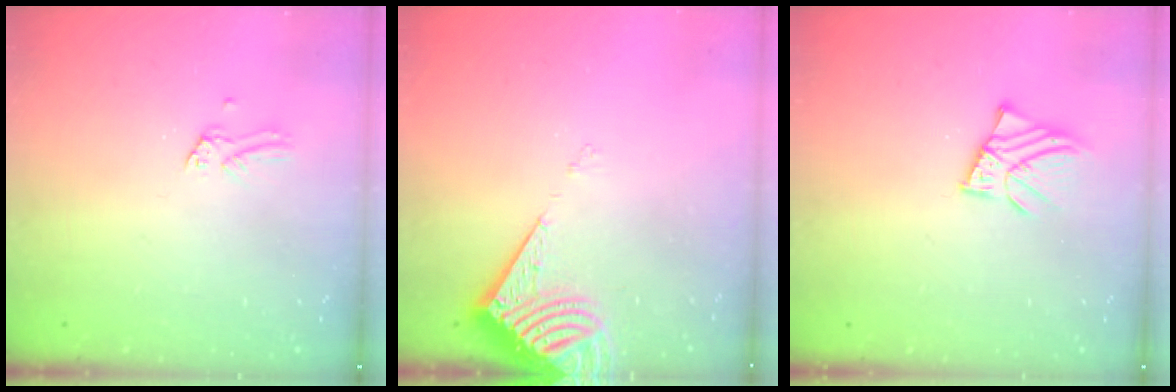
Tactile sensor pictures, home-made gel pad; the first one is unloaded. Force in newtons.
{"total": 7.8, "press": 7.7, "slide": 0.9}
{"total": 4.4, "press": 4.3, "slide": 0.6}